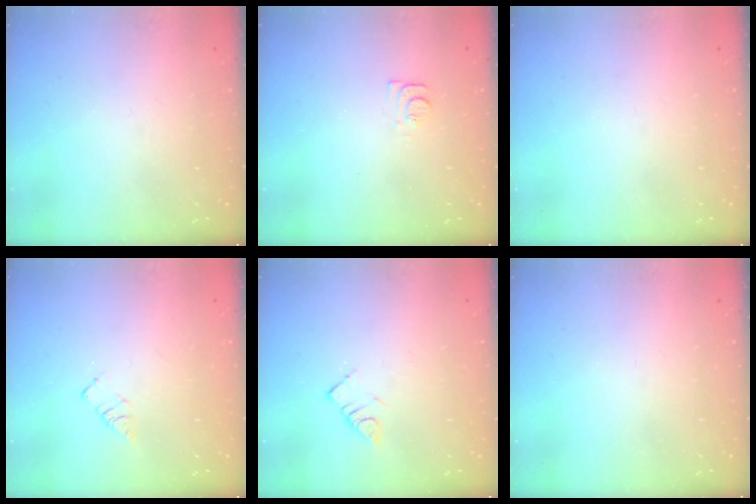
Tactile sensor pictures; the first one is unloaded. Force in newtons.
{"total": 6.2, "press": 6.1, "slide": 0.6}
{"total": 0.0}
{"total": 3.3, "press": 3.3, "slide": 0.4}
{"total": 3.6, "press": 3.5, "slide": 0.3}
{"total": 0.0}